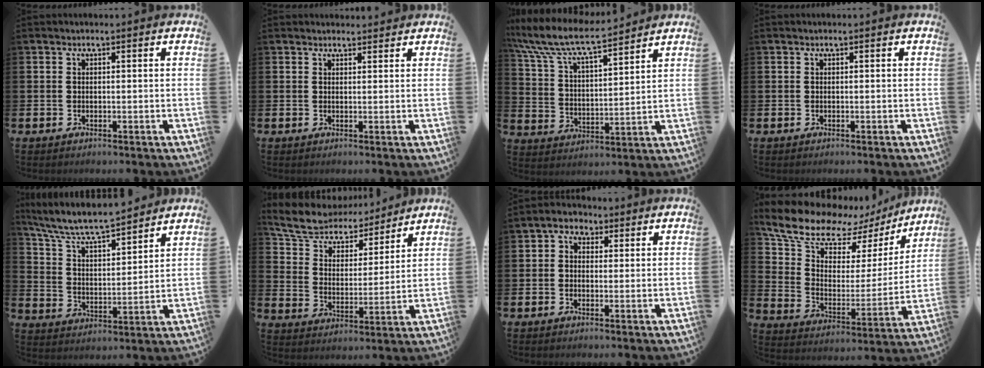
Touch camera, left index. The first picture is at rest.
{"total": 1.4, "force": [1.4, 0.3, 0.0], "torque": [0.015, -0.008, 0.021]}
{"total": 8.8, "force": [8.2, 1.2, 3.1], "torque": [-0.103, -0.054, 0.142]}
{"total": 0.0}
{"total": 7.6, "force": [7.1, 0.9, 2.3], "torque": [-0.083, -0.051, 0.123]}
{"total": 7.7, "force": [7.1, 2.5, 1.5], "torque": [-0.068, -0.049, 0.125]}
{"total": 2.3, "force": [0.8, 2.0, 0.7], "torque": [-0.023, 0.005, 0.009]}
{"total": 13.0, "force": [10.8, 5.3, 4.7], "torque": [-0.138, -0.060, 0.189]}